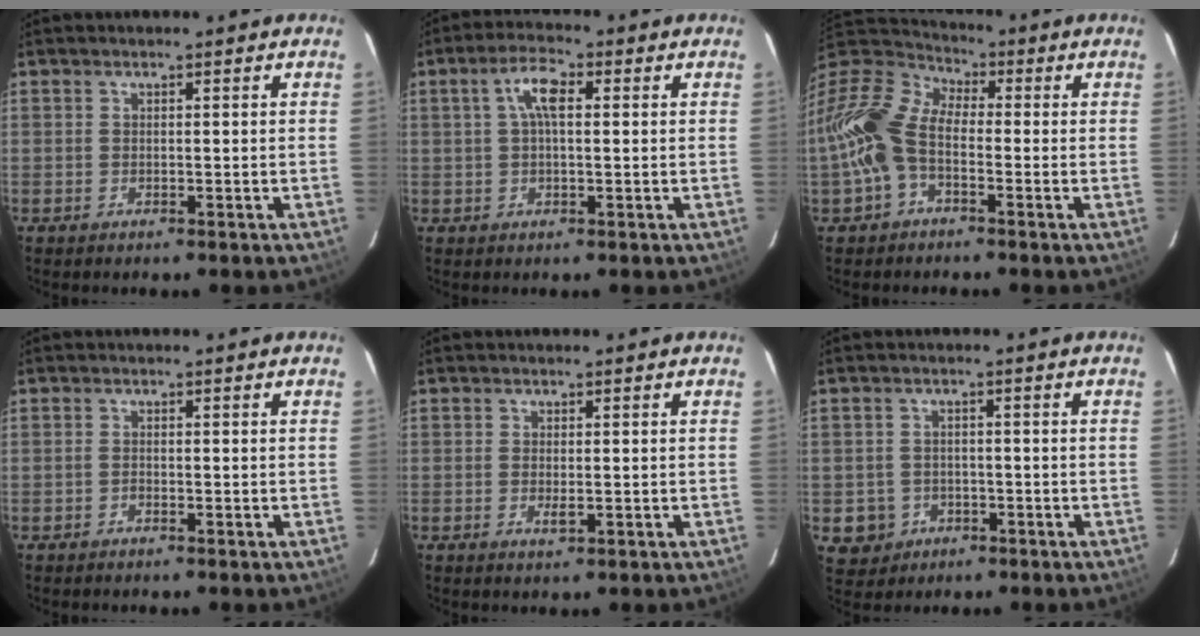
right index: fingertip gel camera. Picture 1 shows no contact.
{"total": 5.3, "force": [1.2, 2.0, 4.8], "torque": [-0.092, 0.015, 0.021]}
{"total": 14.6, "force": [-3.4, 8.9, 11.1], "torque": [-0.234, 0.011, -0.075]}
{"total": 0.5, "force": [-0.4, 0.2, 0.2], "torque": [-0.003, 0.002, -0.008]}
{"total": 1.6, "force": [-0.3, 0.6, 1.4], "torque": [-0.028, -0.004, -0.004]}
{"total": 5.3, "force": [-1.8, 4.9, 0.9], "torque": [-0.032, 0.012, -0.016]}